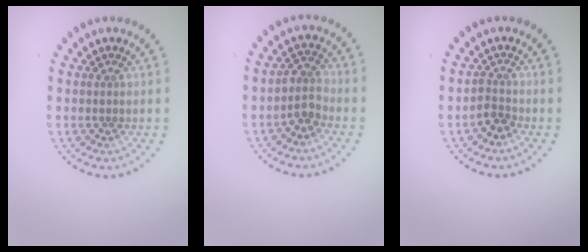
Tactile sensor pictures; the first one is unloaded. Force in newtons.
{"total": 2.2, "press": 1.9, "slide": 1.1}
{"total": 1.7, "press": 1.3, "slide": 1.1}